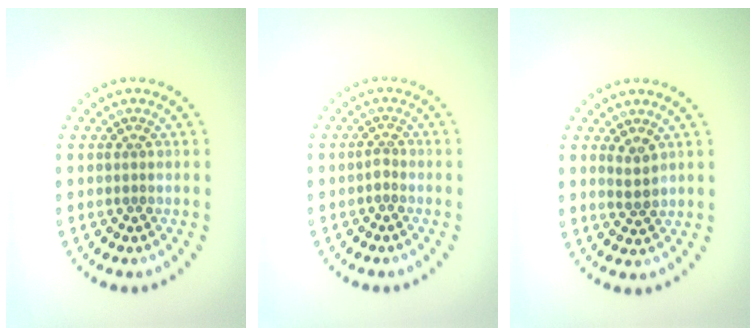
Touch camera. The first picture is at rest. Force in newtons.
{"total": 0.8, "press": 0.6, "slide": 0.6}
{"total": 1.7, "press": 1.5, "slide": 0.9}